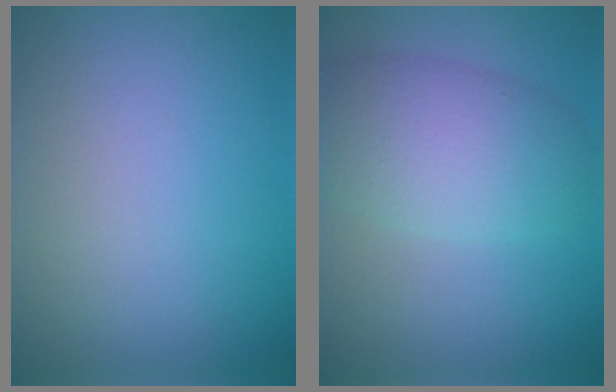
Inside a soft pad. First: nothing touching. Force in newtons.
{"total": 5.9, "press": 5.9, "slide": 0.2}